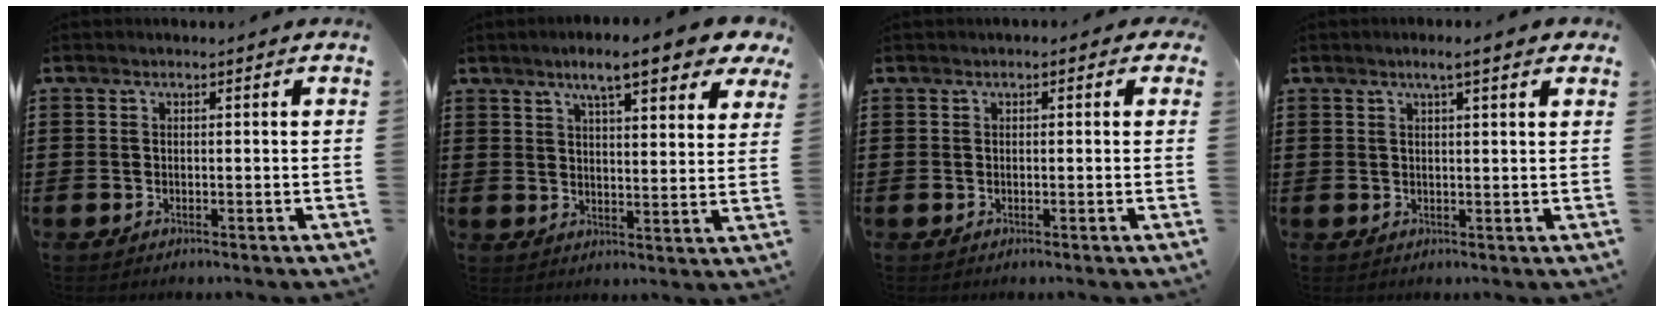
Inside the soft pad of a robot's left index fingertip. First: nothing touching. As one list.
[{"total": 8.3, "force": [6.3, 1.2, 5.3], "torque": [-0.095, -0.016, 0.104]}, {"total": 0.5, "force": [-0.1, 0.4, 0.3], "torque": [-0.007, 0.004, -0.003]}, {"total": 2.7, "force": [1.8, -0.1, 2.0], "torque": [-0.042, 0.003, 0.031]}]